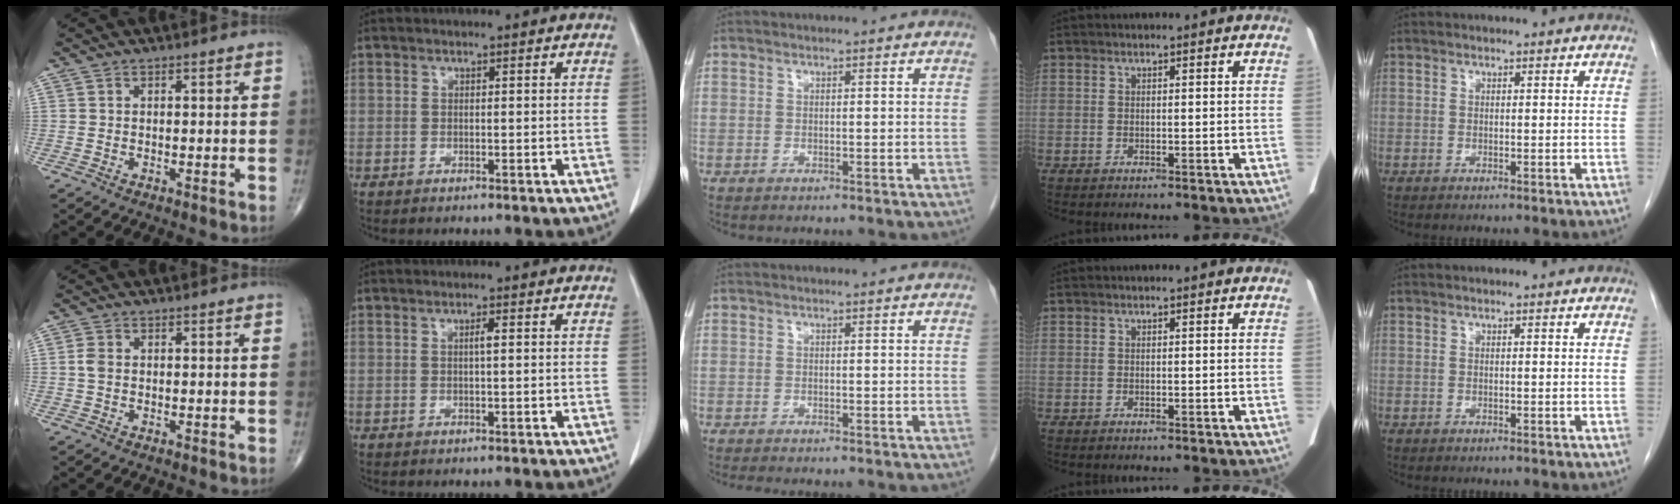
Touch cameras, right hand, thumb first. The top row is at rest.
{"thumb": {"total": 1.9, "force": [0.0, 1.4, 1.3], "torque": [-0.029, 0.002, -0.002]}, "index": {"total": 1.0, "force": [0.2, 0.0, 1.0], "torque": [-0.018, 0.002, 0.003]}, "middle": {"total": 2.5, "force": [-2.2, 0.4, 1.2], "torque": [-0.018, -0.005, -0.027]}}